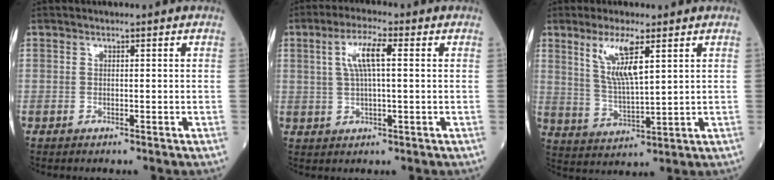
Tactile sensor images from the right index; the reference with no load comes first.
{"total": 5.9, "force": [1.5, 1.0, 5.6], "torque": [-0.115, 0.011, 0.030]}
{"total": 8.0, "force": [3.8, 1.1, 6.9], "torque": [-0.141, -0.007, 0.077]}